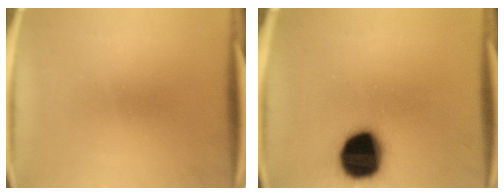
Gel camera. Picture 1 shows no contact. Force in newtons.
{"total": 18.0}